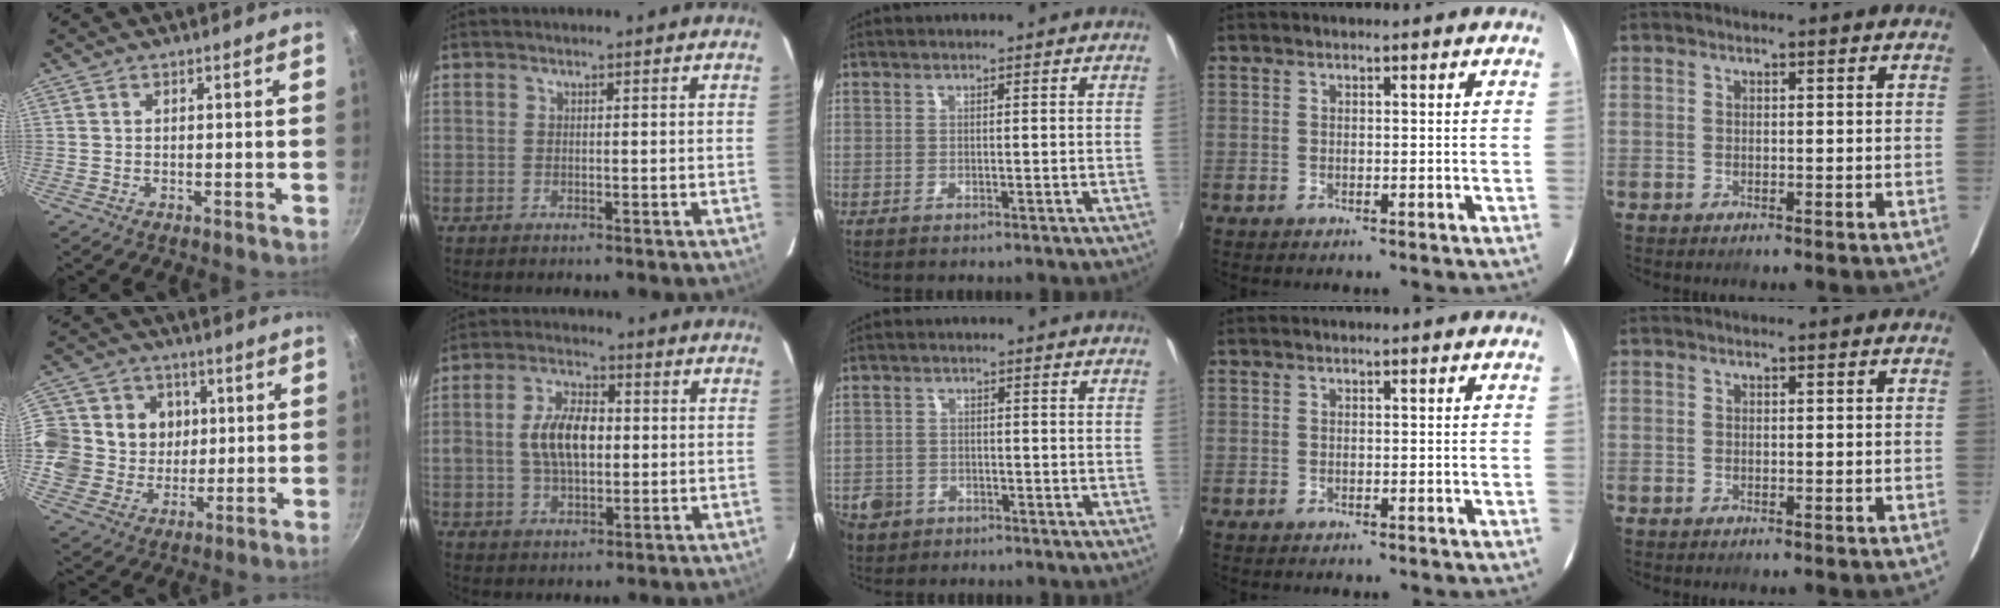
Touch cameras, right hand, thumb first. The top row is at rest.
{"thumb": {"total": 15.9, "force": [2.4, 14.7, 5.8], "torque": [-0.094, 0.006, 0.035]}, "index": {"total": 9.6, "force": [0.3, 5.3, 7.9], "torque": [-0.151, 0.015, 0.008]}, "middle": {"total": 6.6, "force": [-3.4, 5.3, 1.9], "torque": [-0.067, 0.004, -0.055]}}